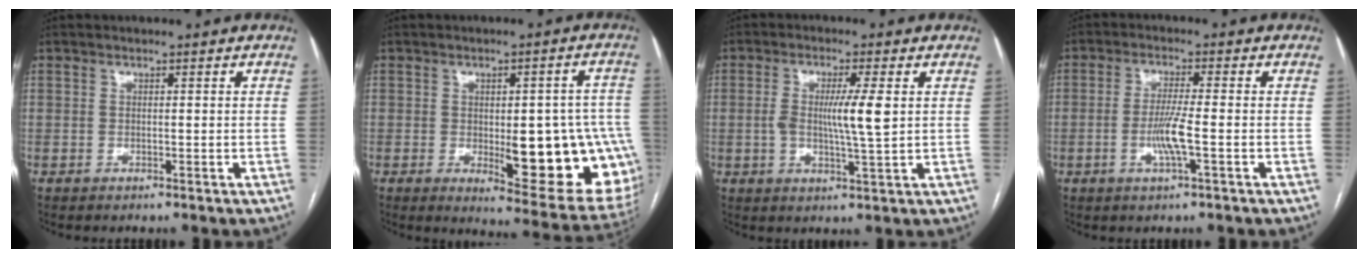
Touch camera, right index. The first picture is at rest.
{"total": 18.3, "force": [-3.2, 5.9, 17.0], "torque": [-0.131, 0.010, -0.015]}
{"total": 6.7, "force": [0.6, 0.2, 6.7], "torque": [-0.122, -0.002, 0.009]}
{"total": 5.2, "force": [-1.4, 0.0, 5.0], "torque": [-0.102, -0.006, -0.028]}